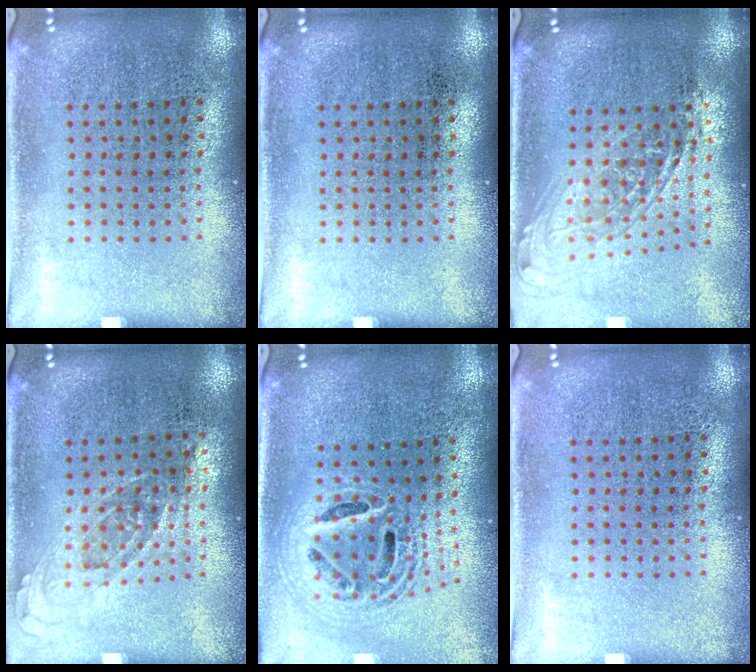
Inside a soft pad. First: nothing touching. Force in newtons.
{"total": 0.0}
{"total": 1.7, "press": 1.4, "slide": 0.9}
{"total": 0.7, "press": 0.7, "slide": 0.3}
{"total": 2.0, "press": 1.6, "slide": 1.2}
{"total": 0.0}